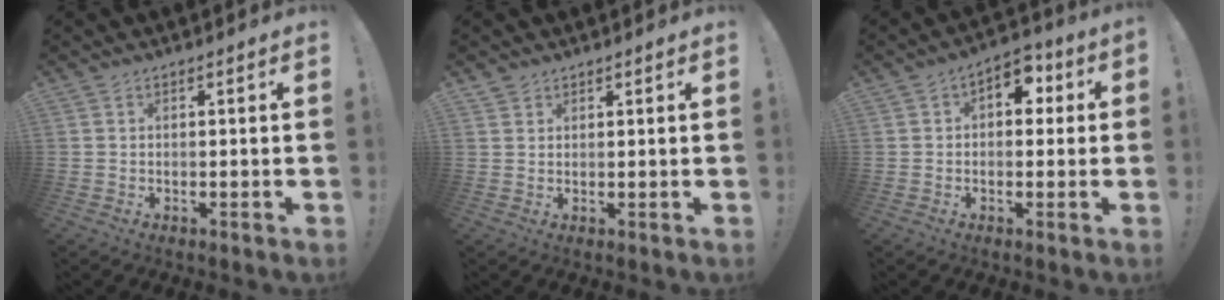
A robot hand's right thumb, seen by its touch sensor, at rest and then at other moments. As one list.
[{"total": 1.8, "force": [1.5, 0.9, 0.1], "torque": [0.002, -0.008, 0.028]}, {"total": 6.1, "force": [1.1, 4.5, 3.9], "torque": [-0.055, 0.007, 0.021]}]